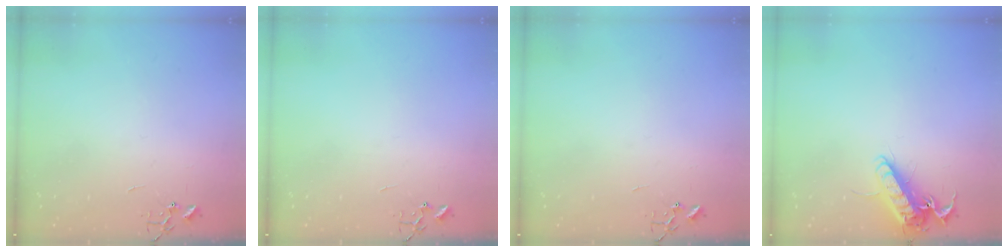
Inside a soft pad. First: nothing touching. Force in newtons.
{"total": 0.0}
{"total": 0.0}
{"total": 12.8, "press": 12.6, "slide": 2.4}